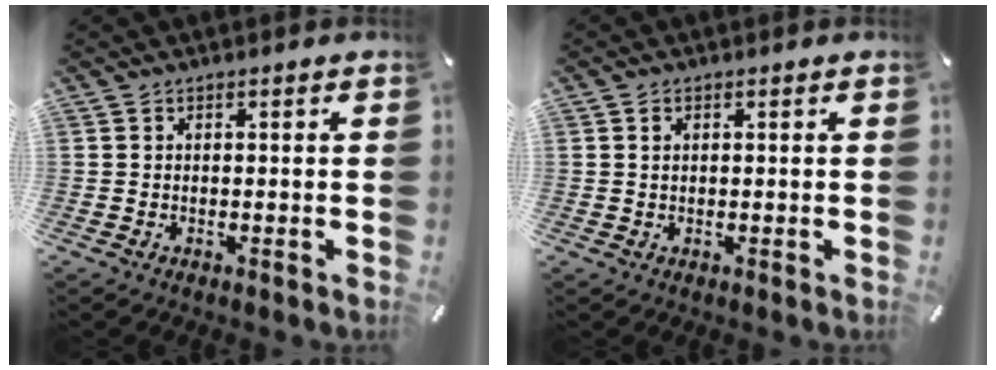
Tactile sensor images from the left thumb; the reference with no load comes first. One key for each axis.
{"total": 1.3, "fx": 0.4, "fy": 0.8, "fz": 0.9, "tx": -0.021, "ty": 0.004, "tz": 0.006}